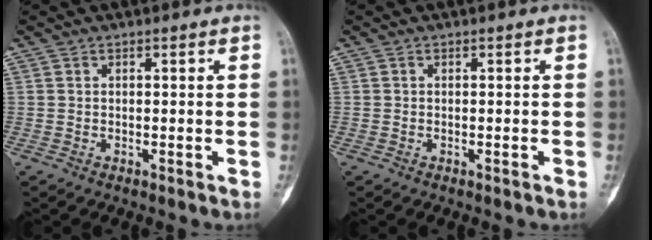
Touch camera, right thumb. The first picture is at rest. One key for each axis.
{"total": 0.0}